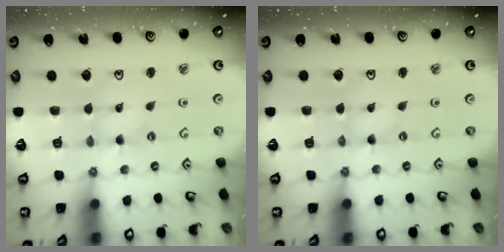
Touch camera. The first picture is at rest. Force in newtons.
{"total": 0.0}